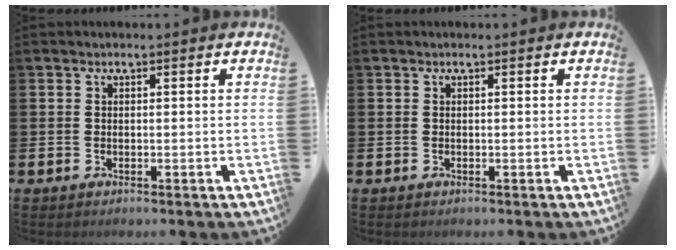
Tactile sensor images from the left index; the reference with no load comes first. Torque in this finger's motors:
{"motor_torque": [0.00, 0.00, 0.00, 0.00]}